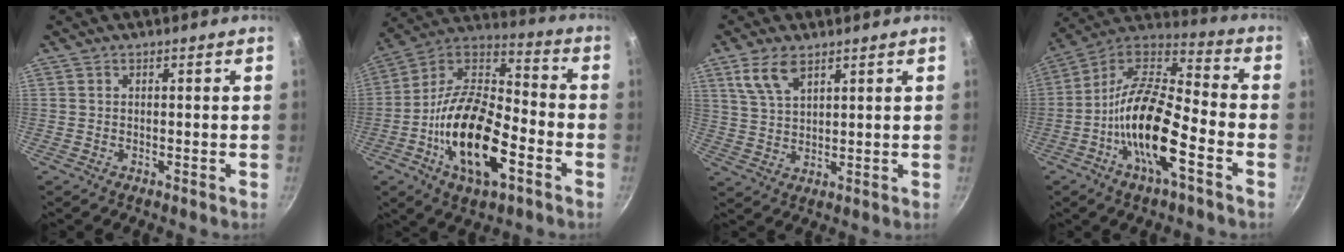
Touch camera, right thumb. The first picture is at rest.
{"total": 21.8, "force": [-7.4, 10.4, 17.7], "torque": [-0.311, 0.039, -0.151]}
{"total": 6.8, "force": [4.1, 3.1, 4.5], "torque": [-0.082, -0.013, 0.086]}
{"total": 18.8, "force": [-6.6, 6.7, 16.3], "torque": [-0.292, 0.049, -0.143]}